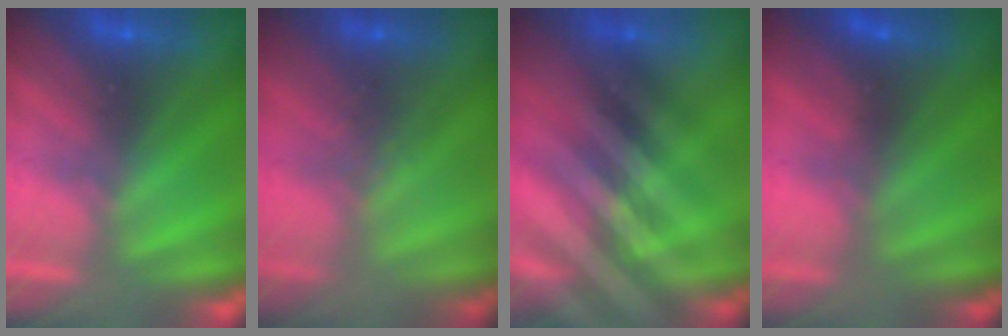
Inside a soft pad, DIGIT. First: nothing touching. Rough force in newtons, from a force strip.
{"total": 2.6}
{"total": 2.4}
{"total": 4.8}